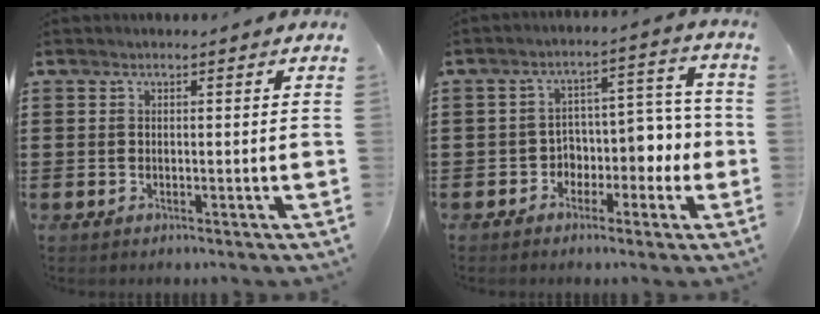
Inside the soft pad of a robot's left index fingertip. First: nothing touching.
{"total": 4.8, "force": [-1.9, 3.8, 2.1], "torque": [-0.044, 0.007, -0.044]}